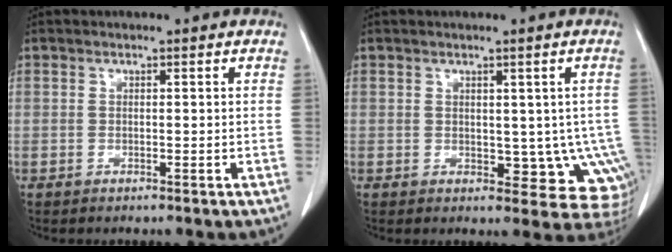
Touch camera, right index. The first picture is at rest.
{"total": 7.6, "force": [-0.8, 4.6, 6.1], "torque": [-0.045, 0.002, -0.001]}